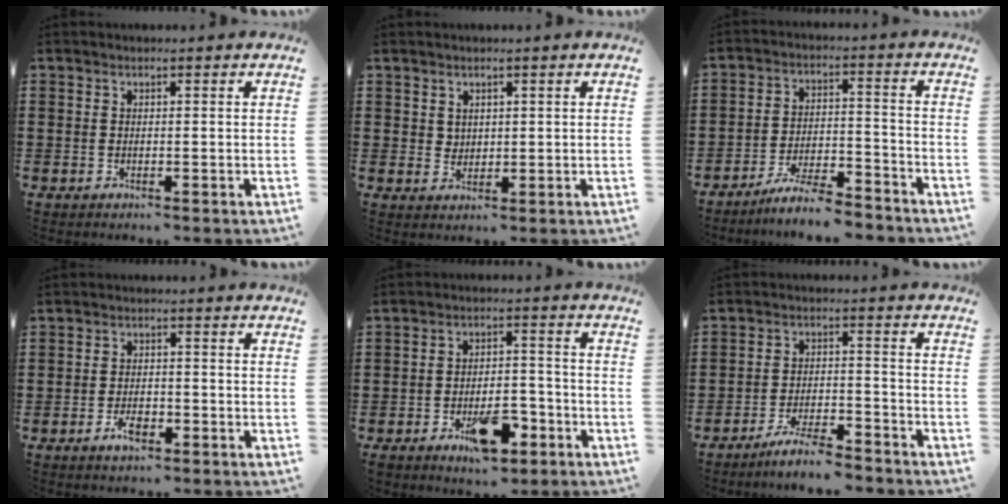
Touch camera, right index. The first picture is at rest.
{"total": 2.0, "force": [1.4, 1.4, 0.3], "torque": [-0.009, 0.007, 0.027]}
{"total": 6.9, "force": [-6.4, 0.3, 2.5], "torque": [-0.051, 0.003, -0.123]}
{"total": 3.2, "force": [-1.6, 1.4, 2.4], "torque": [-0.049, 0.000, -0.030]}
{"total": 8.7, "force": [-4.4, 3.7, 6.5], "torque": [-0.093, 0.010, -0.068]}
{"total": 5.0, "force": [-4.7, 0.3, 1.6], "torque": [-0.034, -0.001, -0.092]}